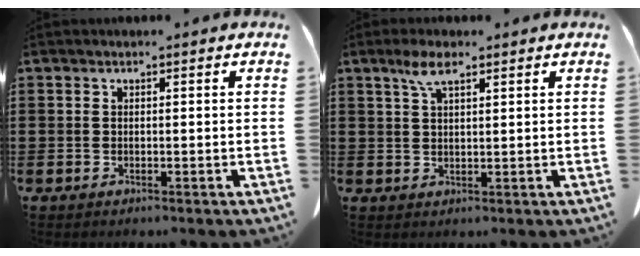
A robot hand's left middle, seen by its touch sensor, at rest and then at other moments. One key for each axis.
{"total": 4.3, "fx": 2.4, "fy": 1.2, "fz": 3.3, "tx": -0.072, "ty": 0.004, "tz": 0.044}